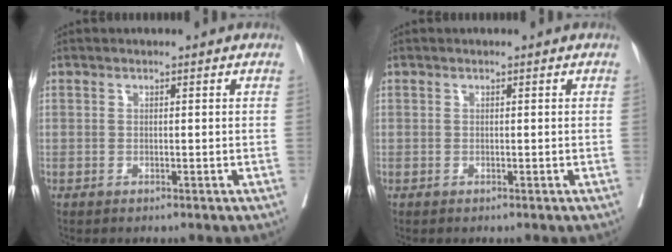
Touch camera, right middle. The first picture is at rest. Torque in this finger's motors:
{"motor_torque": [0.00, 0.00, 0.00, 0.00]}